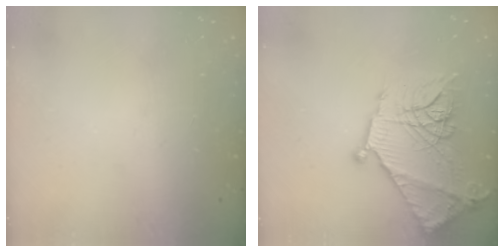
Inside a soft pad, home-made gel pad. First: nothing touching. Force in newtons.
{"total": 21.3, "press": 21.2, "slide": 1.6}